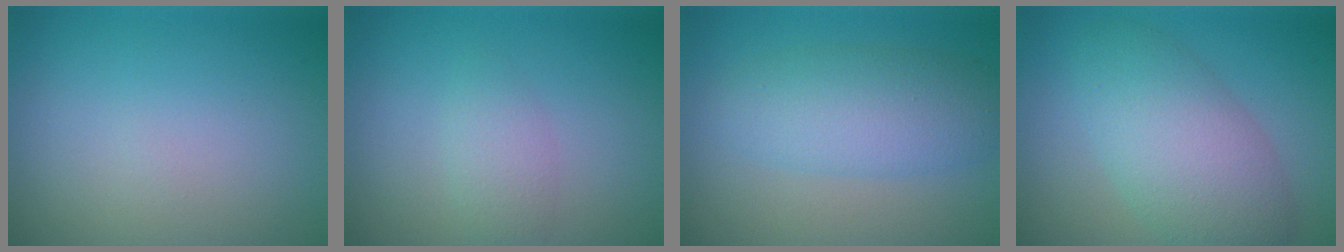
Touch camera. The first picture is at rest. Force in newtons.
{"total": 1.8, "press": 1.8, "slide": 0.1}
{"total": 5.0, "press": 5.0, "slide": 0.1}
{"total": 6.4, "press": 6.4, "slide": 0.2}